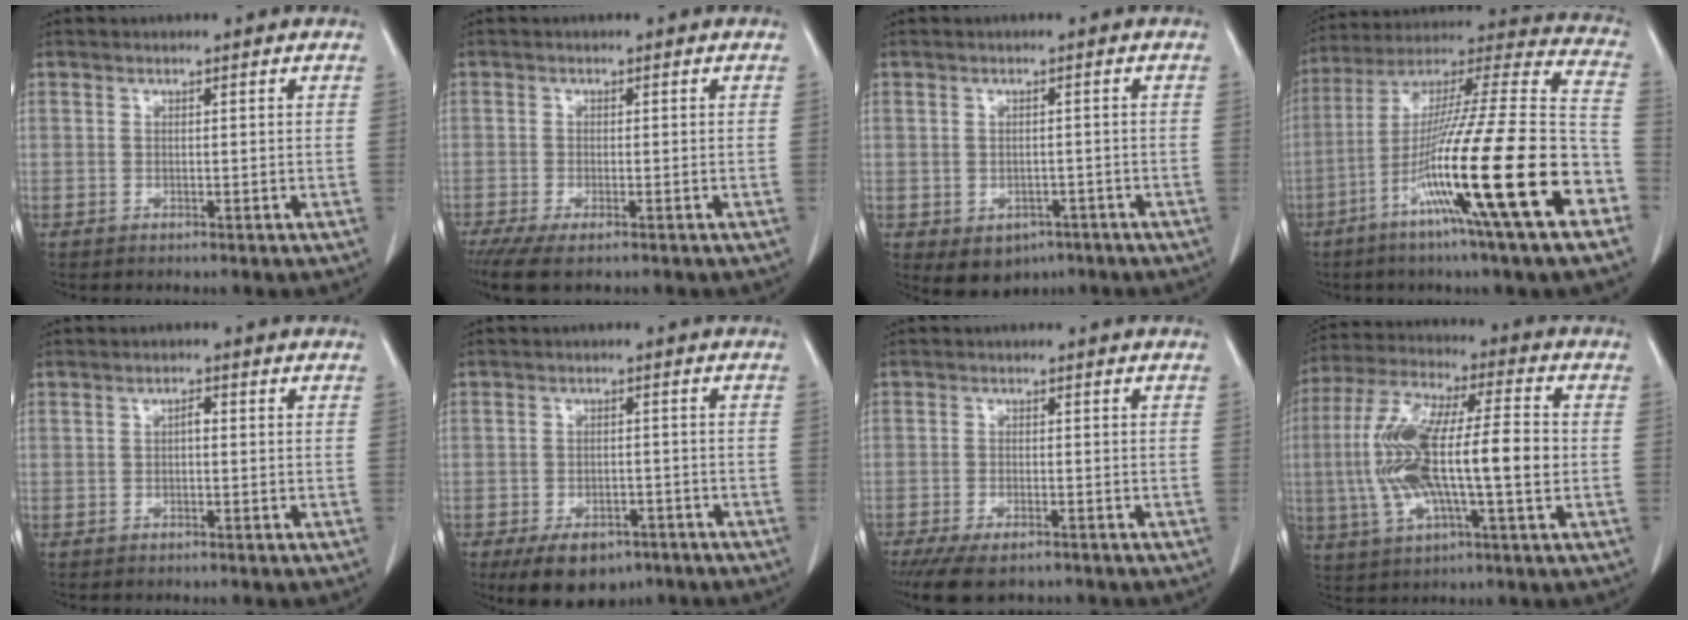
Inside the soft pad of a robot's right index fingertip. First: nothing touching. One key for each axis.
{"total": 5.7, "fx": -4.2, "fy": 1.4, "fz": 3.7, "tx": -0.061, "ty": -0.016, "tz": -0.065}
{"total": 4.9, "fx": -2.4, "fy": 3.8, "fz": 1.9, "tx": -0.021, "ty": 0.003, "tz": -0.021}
{"total": 28.8, "fx": -11.1, "fy": 0.7, "fz": 26.6, "tx": -0.406, "ty": -0.042, "tz": -0.198}
{"total": 1.1, "fx": -0.1, "fy": 0.5, "fz": 1.0, "tx": -0.017, "ty": 0.004, "tz": -0.001}
{"total": 8.7, "fx": -5.9, "fy": 4.7, "fz": 4.2, "tx": -0.063, "ty": 0.001, "tz": -0.086}
{"total": 7.3, "fx": -5.5, "fy": 2.5, "fz": 4.1, "tx": -0.058, "ty": -0.009, "tz": -0.082}
{"total": 17.6, "fx": -1.2, "fy": 3.6, "fz": 17.2, "tx": -0.346, "ty": 0.013, "tz": -0.022}